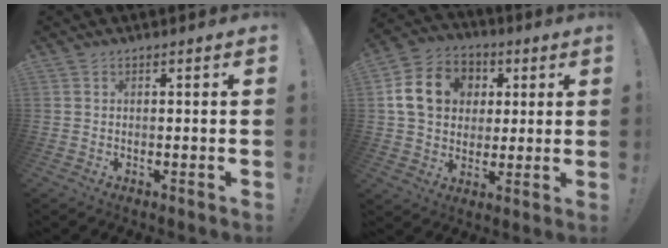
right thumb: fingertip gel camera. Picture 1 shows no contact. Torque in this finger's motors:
{"motor_torque": [1.31, 2.23, 0.47, -0.32, 0.03]}